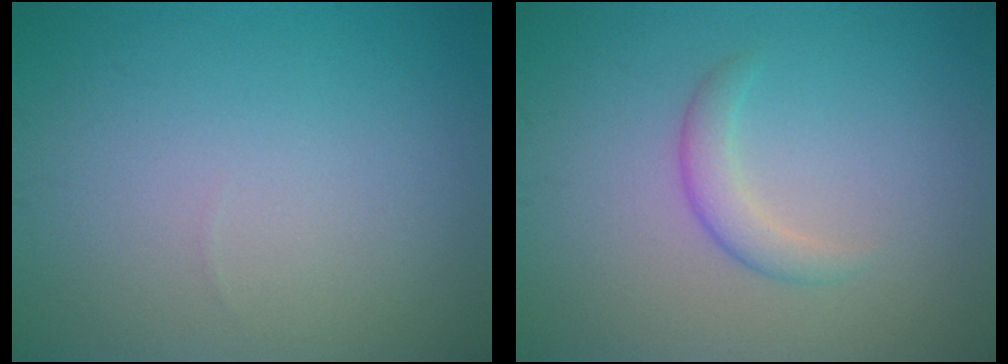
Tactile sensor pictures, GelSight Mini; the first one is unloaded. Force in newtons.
{"total": 1.8, "press": 1.8, "slide": 0.1}